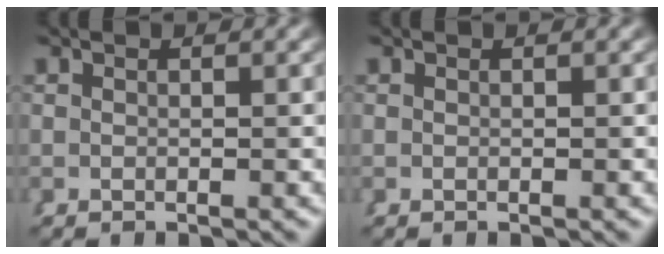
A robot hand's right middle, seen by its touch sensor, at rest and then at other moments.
{"total": 0.0}